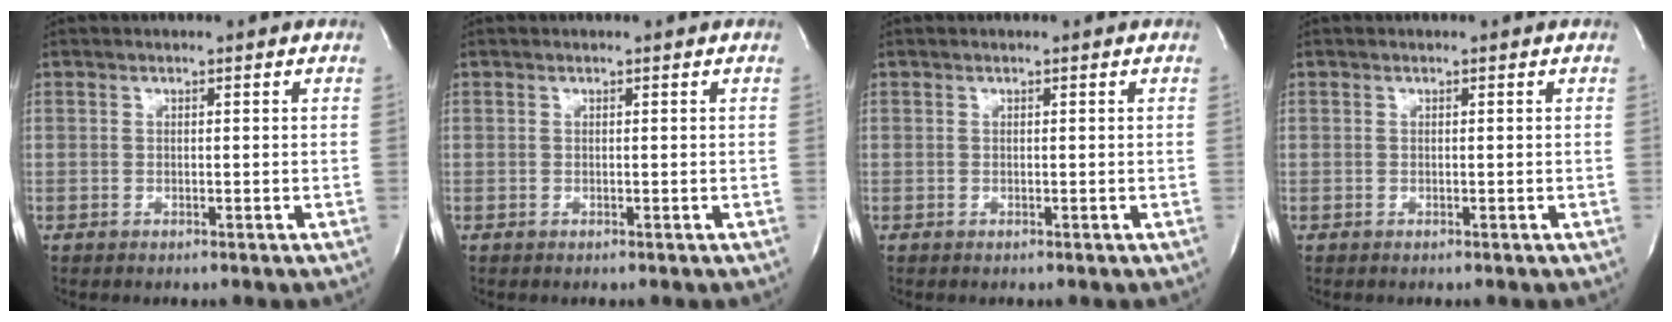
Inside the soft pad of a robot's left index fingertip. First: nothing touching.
{"total": 0.0}
{"total": 0.0}
{"total": 0.0}